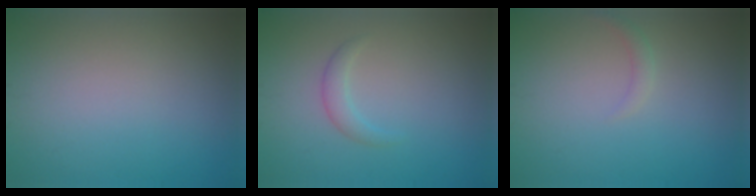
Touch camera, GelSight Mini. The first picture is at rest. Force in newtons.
{"total": 1.4, "press": 1.4, "slide": 0.1}
{"total": 0.9, "press": 0.9, "slide": 0.1}